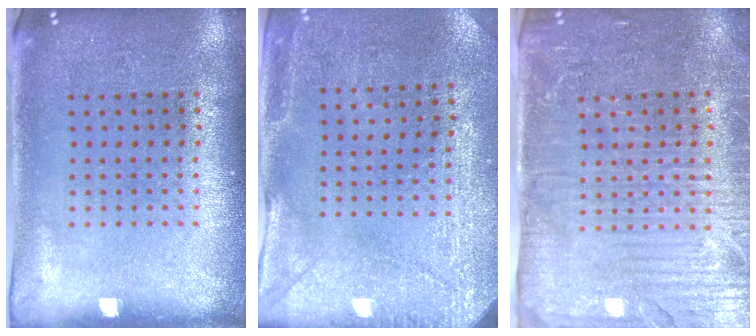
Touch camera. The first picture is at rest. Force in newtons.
{"total": 3.0, "press": 2.8, "slide": 1.0}
{"total": 4.3, "press": 3.9, "slide": 1.8}